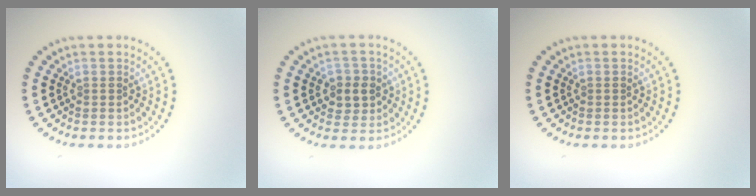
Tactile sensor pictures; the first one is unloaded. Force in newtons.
{"total": 2.3, "press": 2.2, "slide": 0.7}
{"total": 0.0}